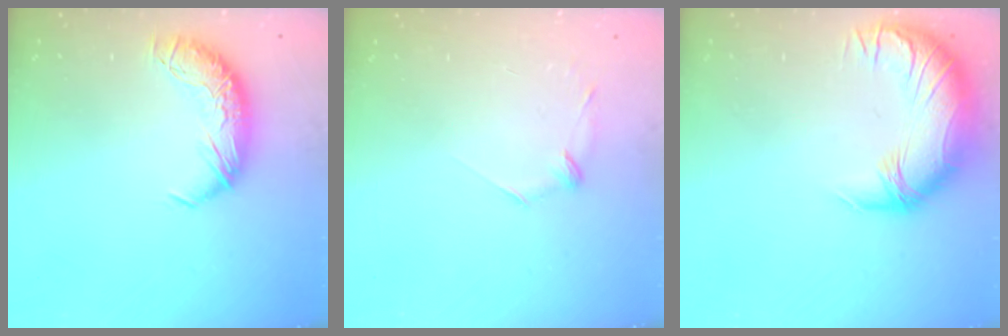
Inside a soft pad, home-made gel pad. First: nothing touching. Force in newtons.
{"total": 7.5, "press": 7.4, "slide": 0.7}
{"total": 2.8, "press": 0.1, "slide": 2.8}